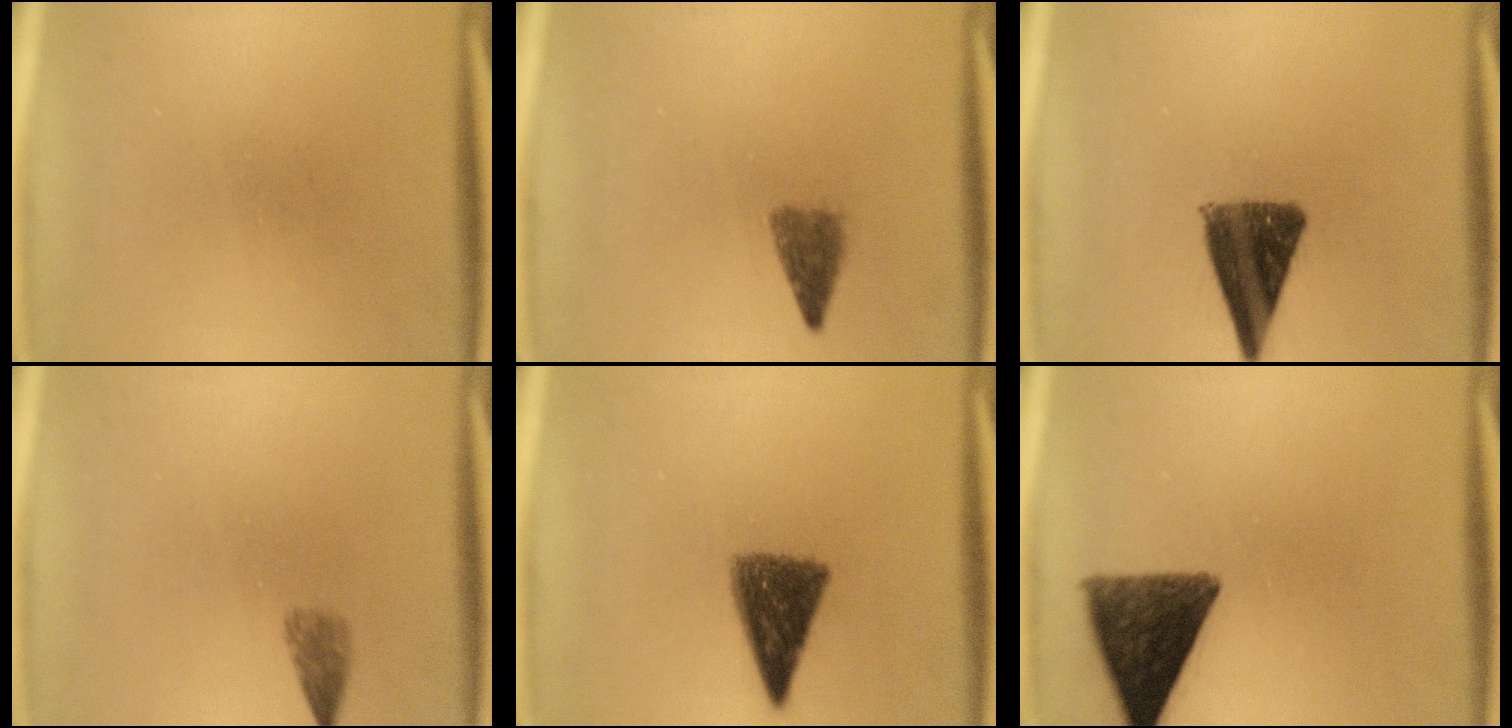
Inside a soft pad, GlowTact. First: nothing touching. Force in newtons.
{"total": 2.8}
{"total": 10.7}
{"total": 1.8}
{"total": 9.0}
{"total": 11.2}